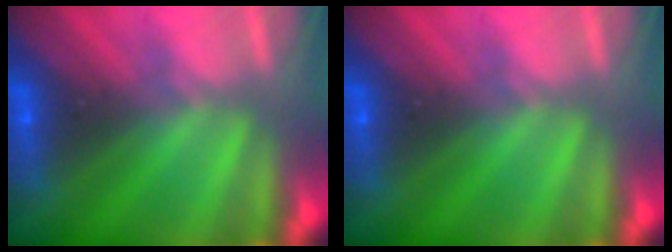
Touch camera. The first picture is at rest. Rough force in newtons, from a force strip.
{"total": 0.0}